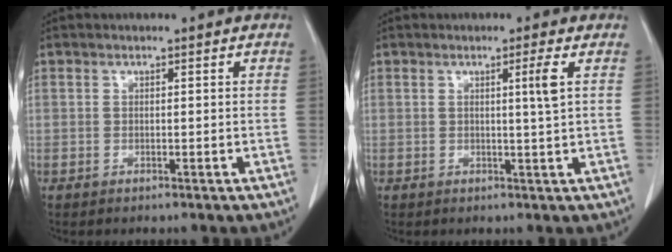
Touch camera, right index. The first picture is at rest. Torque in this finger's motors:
{"motor_torque": [0.03, 0.10, 0.01, 0.04]}